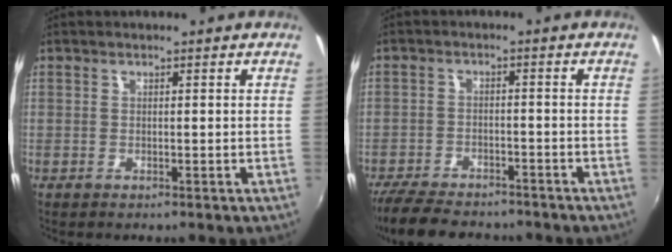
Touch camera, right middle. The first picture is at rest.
{"total": 11.8, "force": [-9.8, 4.6, 4.7], "torque": [-0.126, -0.008, -0.159]}